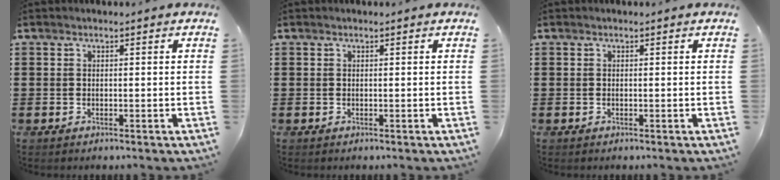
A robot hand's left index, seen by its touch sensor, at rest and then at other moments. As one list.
[{"total": 0.0}, {"total": 0.0}]